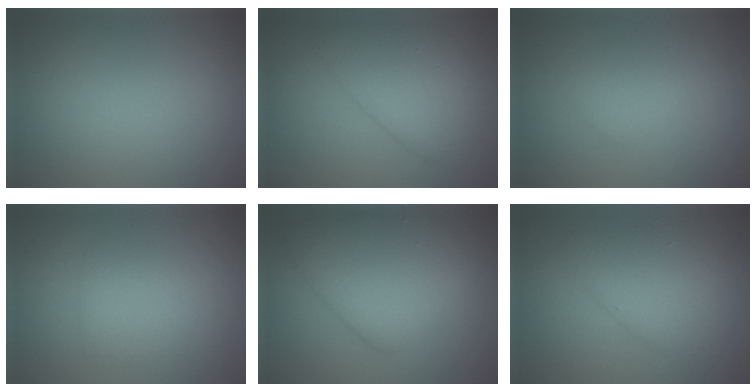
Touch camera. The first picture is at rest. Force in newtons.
{"total": 4.3, "press": 4.3, "slide": 0.3}
{"total": 1.5, "press": 1.5, "slide": 0.0}
{"total": 2.3, "press": 2.3, "slide": 0.1}
{"total": 6.5, "press": 6.5, "slide": 0.3}
{"total": 3.0, "press": 3.0, "slide": 0.3}